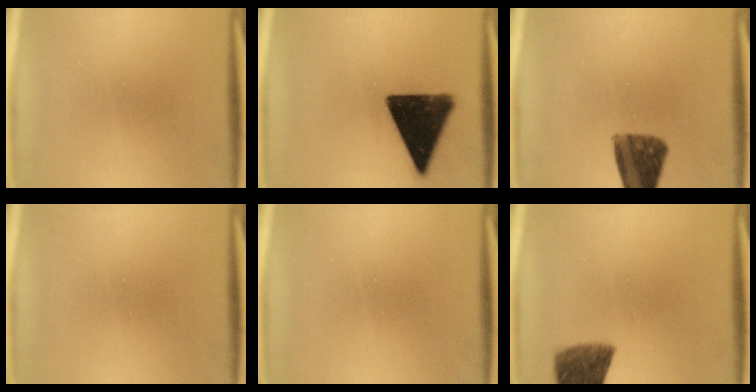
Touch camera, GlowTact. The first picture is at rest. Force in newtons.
{"total": 15.9}
{"total": 10.4}
{"total": 0.0}
{"total": 0.0}
{"total": 7.8}